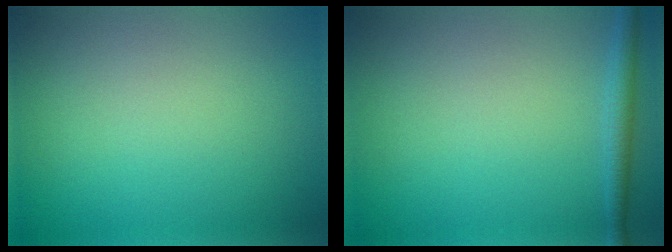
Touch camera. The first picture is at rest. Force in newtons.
{"total": 1.7, "press": 1.7, "slide": 0.1}